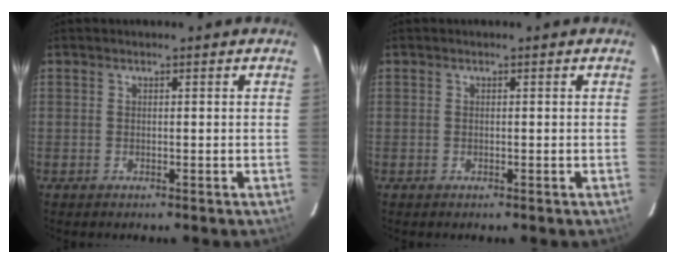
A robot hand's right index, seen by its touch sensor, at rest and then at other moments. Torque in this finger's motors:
{"motor_torque": [0.01, 0.01, 0.01, 0.00]}